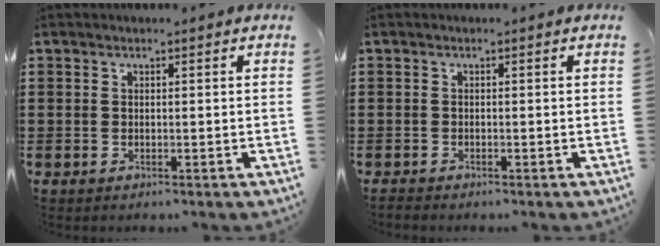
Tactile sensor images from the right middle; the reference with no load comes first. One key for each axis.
{"total": 0.6, "fx": -0.6, "fy": 0.1, "fz": 0.0, "tx": -0.001, "ty": -0.004, "tz": -0.010}